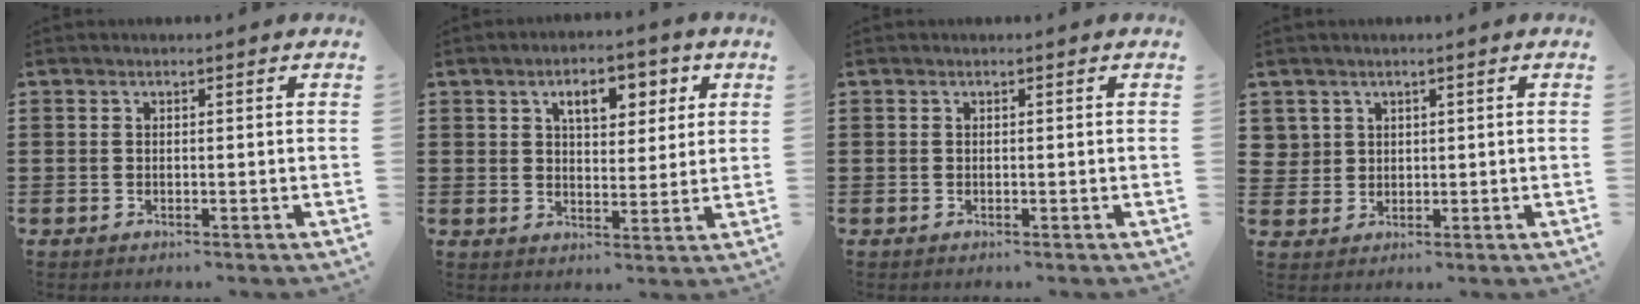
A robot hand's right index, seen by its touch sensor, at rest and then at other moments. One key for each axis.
{"total": 6.0, "fx": 2.9, "fy": 3.1, "fz": 4.3, "tx": -0.067, "ty": -0.001, "tz": 0.040}
{"total": 0.0}
{"total": 2.7, "fx": 1.3, "fy": 2.3, "fz": 0.2, "tx": -0.014, "ty": 0.011, "tz": 0.025}